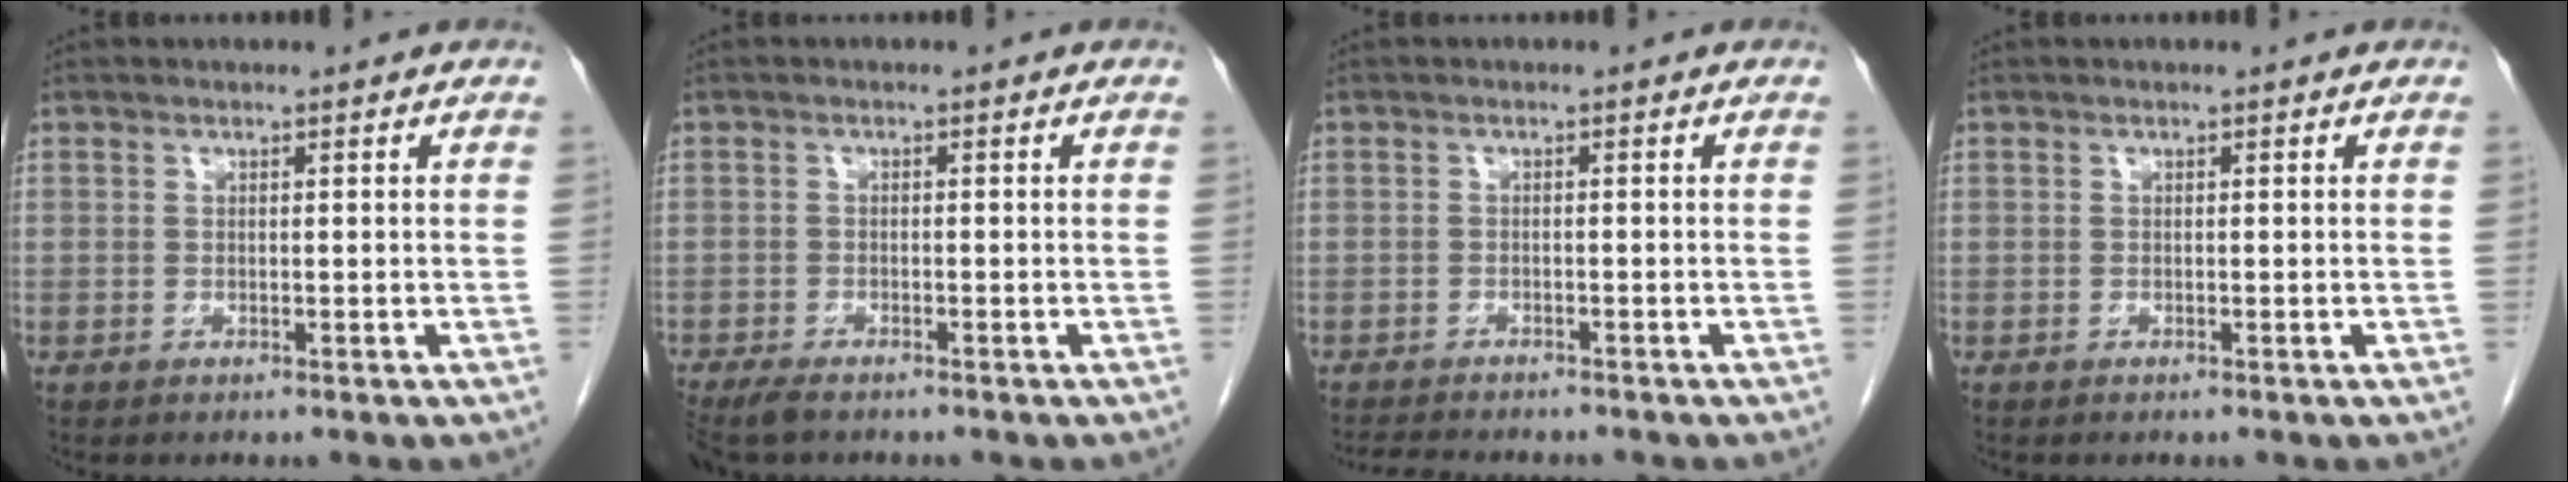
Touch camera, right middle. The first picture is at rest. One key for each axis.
{"total": 4.7, "fx": -3.9, "fy": 1.3, "fz": 2.4, "tx": -0.043, "ty": -0.012, "tz": -0.066}
{"total": 6.0, "fx": -5.5, "fy": 1.0, "fz": 2.3, "tx": -0.037, "ty": -0.012, "tz": -0.081}
{"total": 0.0}